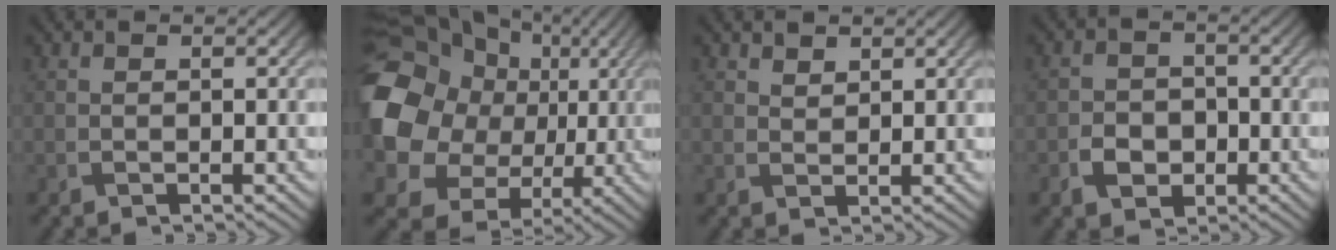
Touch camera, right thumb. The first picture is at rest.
{"total": 18.3, "force": [2.3, 15.0, 10.1], "torque": [-0.242, -0.005, 0.053]}
{"total": 1.8, "force": [1.4, 1.0, 0.6], "torque": [-0.013, -0.002, 0.029]}
{"total": 3.8, "force": [-1.5, 2.9, 1.9], "torque": [-0.032, -0.003, -0.028]}